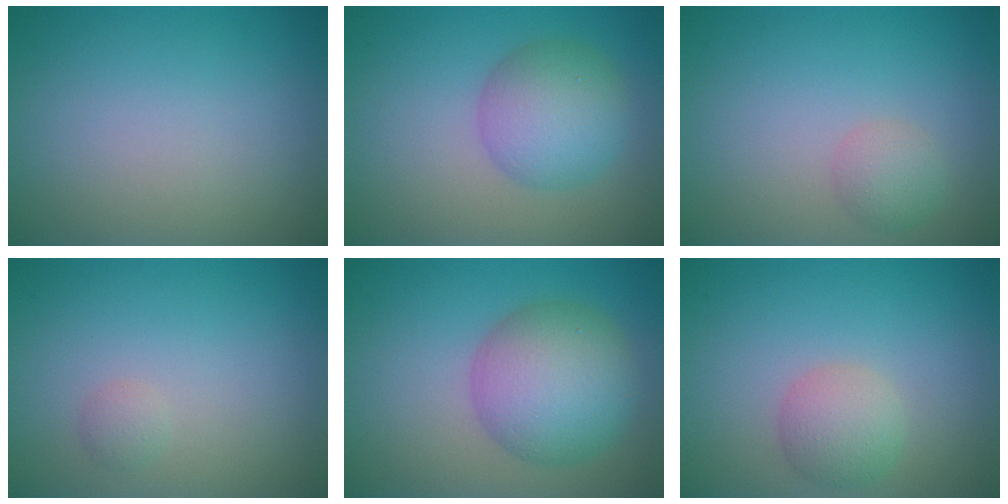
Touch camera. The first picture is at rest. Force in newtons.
{"total": 5.2, "press": 5.2, "slide": 0.2}
{"total": 1.7, "press": 1.7, "slide": 0.1}
{"total": 0.8, "press": 0.8, "slide": 0.1}
{"total": 7.5, "press": 7.5, "slide": 0.0}
{"total": 2.8, "press": 2.8, "slide": 0.2}